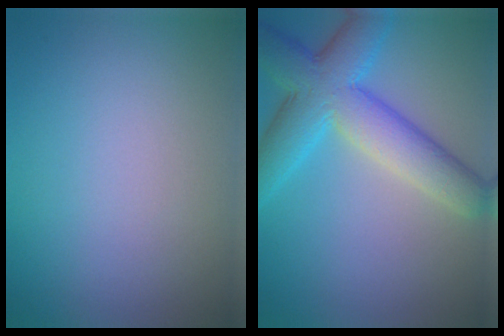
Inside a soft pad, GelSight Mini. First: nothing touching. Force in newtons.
{"total": 7.9, "press": 7.9, "slide": 0.0}